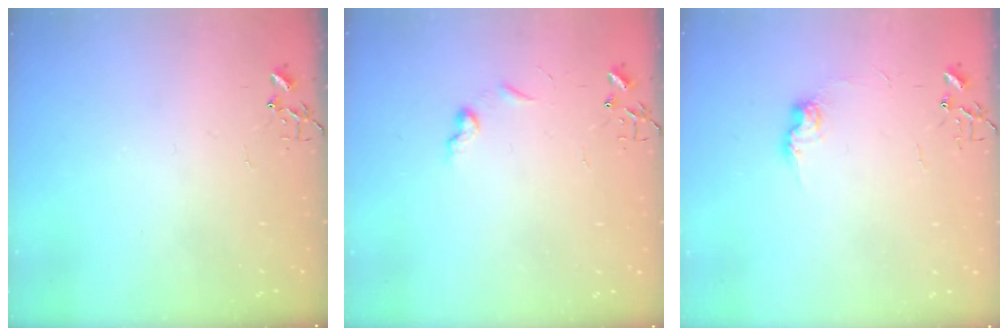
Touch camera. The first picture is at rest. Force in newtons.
{"total": 5.6, "press": 5.6, "slide": 0.7}
{"total": 8.5, "press": 8.4, "slide": 0.7}